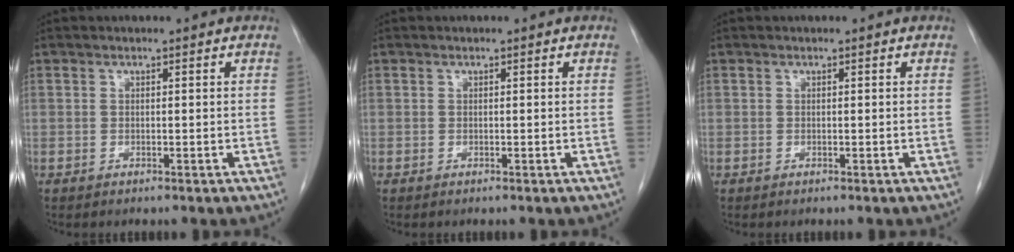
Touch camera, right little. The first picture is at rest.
{"total": 0.0}
{"total": 0.0}